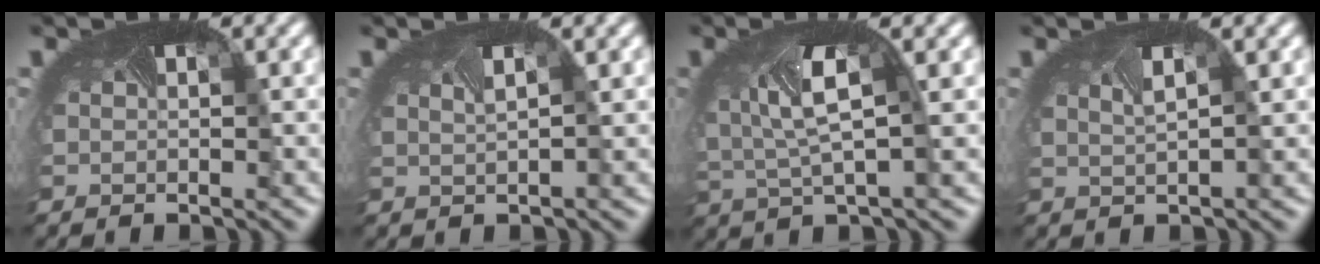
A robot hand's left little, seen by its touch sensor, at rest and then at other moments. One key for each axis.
{"total": 1.0, "fx": 0.7, "fy": 0.5, "fz": 0.5, "tx": -0.008, "ty": 0.013, "tz": 0.006}
{"total": 5.2, "fx": 0.8, "fy": 2.2, "fz": 4.6, "tx": -0.113, "ty": 0.003, "tz": 0.011}
{"total": 1.2, "fx": 0.8, "fy": 0.6, "fz": 0.8, "tx": -0.021, "ty": 0.012, "tz": 0.010}